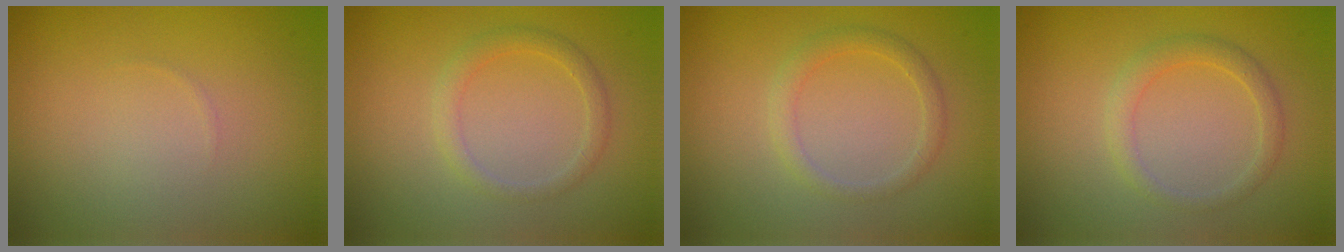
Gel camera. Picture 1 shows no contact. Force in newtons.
{"total": 1.6, "press": 1.6, "slide": 0.0}
{"total": 1.6, "press": 1.6, "slide": 0.0}
{"total": 1.8, "press": 1.8, "slide": 0.1}